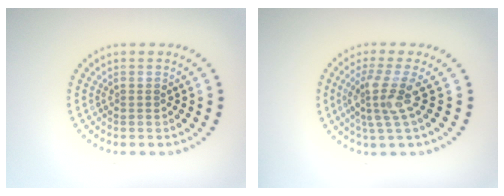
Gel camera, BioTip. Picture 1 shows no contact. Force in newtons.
{"total": 3.3, "press": 2.4, "slide": 2.2}